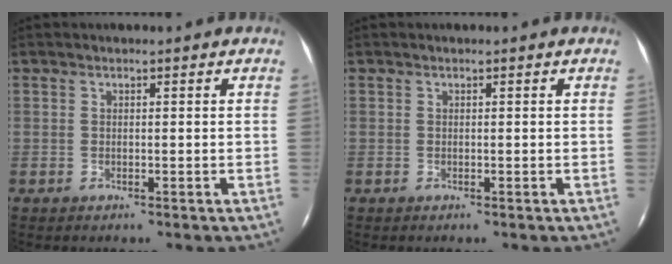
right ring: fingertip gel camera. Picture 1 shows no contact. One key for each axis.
{"total": 0.0}